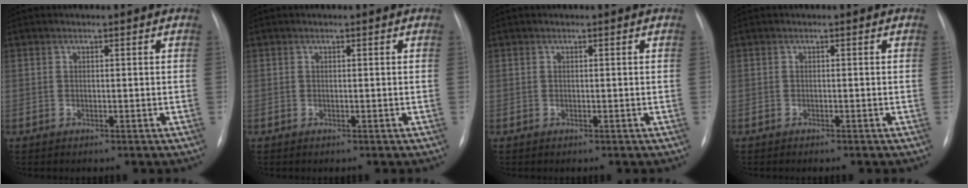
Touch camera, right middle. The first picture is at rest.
{"total": 0.0}
{"total": 0.0}
{"total": 0.7, "force": [-0.6, 0.0, 0.4], "torque": [-0.009, -0.002, -0.009]}